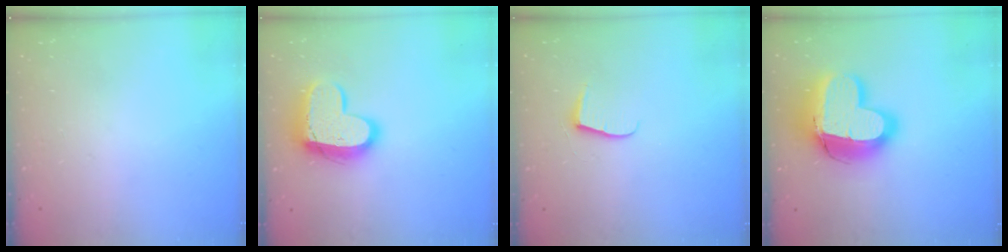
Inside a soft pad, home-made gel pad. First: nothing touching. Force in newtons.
{"total": 15.3, "press": 15.2, "slide": 1.2}
{"total": 6.2, "press": 6.2, "slide": 0.5}
{"total": 18.9, "press": 18.8, "slide": 2.2}